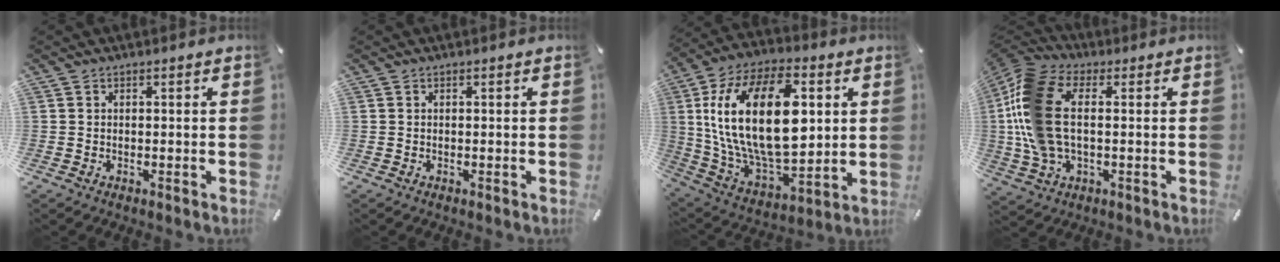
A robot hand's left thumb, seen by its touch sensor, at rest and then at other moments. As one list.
[{"total": 0.0}, {"total": 28.6, "force": [4.5, 16.3, 23.1], "torque": [-0.453, -0.007, 0.078]}, {"total": 16.3, "force": [0.8, 9.8, 13.0], "torque": [-0.297, 0.000, 0.016]}]